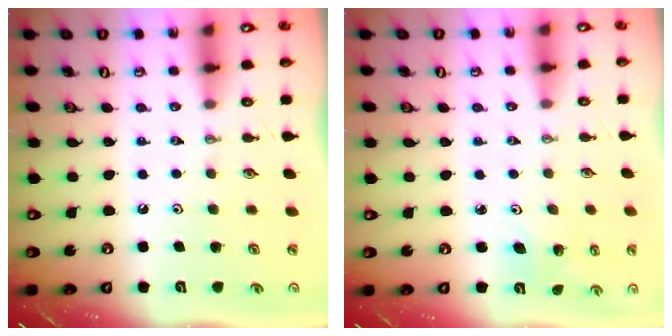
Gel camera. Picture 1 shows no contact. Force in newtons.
{"total": 4.1, "press": 3.5, "slide": 2.0}